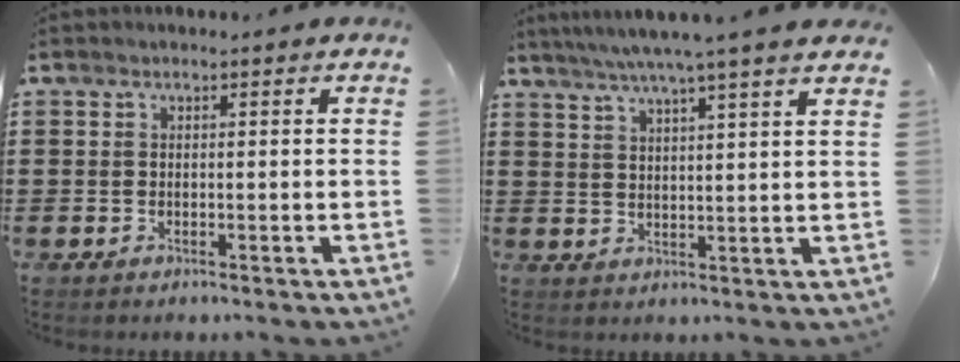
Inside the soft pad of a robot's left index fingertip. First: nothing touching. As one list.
[{"total": 5.4, "force": [4.4, -0.9, 3.0], "torque": [-0.070, -0.016, 0.075]}]